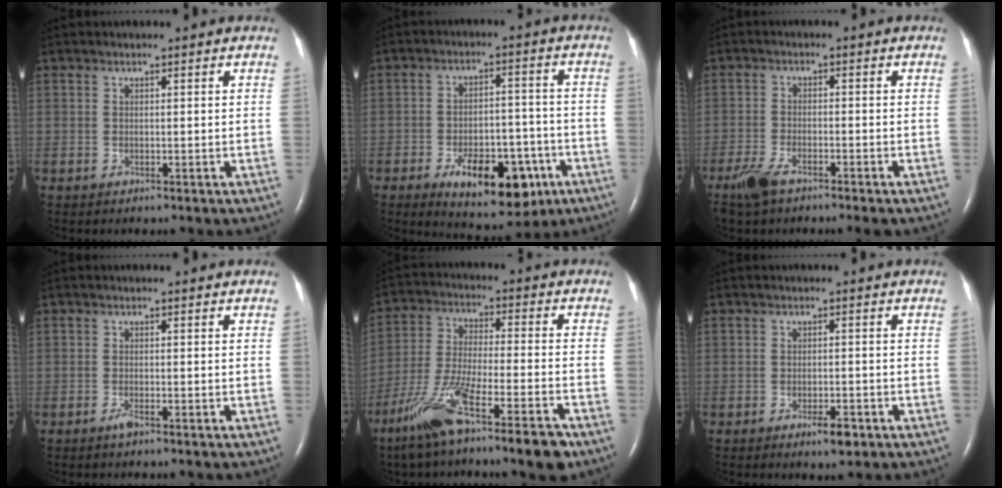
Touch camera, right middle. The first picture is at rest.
{"total": 12.8, "force": [-6.3, 5.8, 9.5], "torque": [-0.134, 0.002, -0.083]}
{"total": 4.7, "force": [-3.6, 1.0, 2.9], "torque": [-0.069, -0.008, -0.068]}
{"total": 1.1, "force": [-0.8, 0.0, 0.8], "torque": [-0.022, -0.002, -0.017]}
{"total": 14.3, "force": [-9.4, 1.3, 10.7], "torque": [-0.216, -0.031, -0.173]}
{"total": 2.9, "force": [-1.7, 0.8, 2.2], "torque": [-0.037, -0.001, -0.024]}